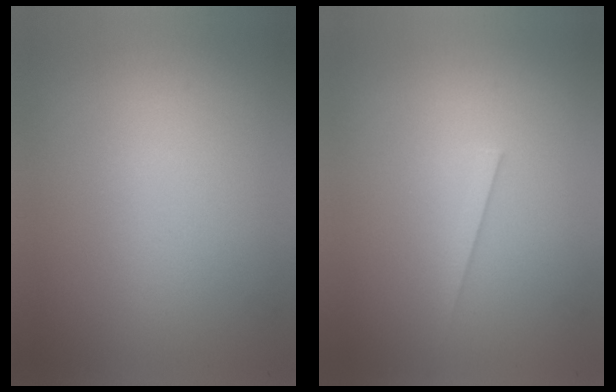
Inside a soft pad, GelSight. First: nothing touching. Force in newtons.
{"total": 1.1}